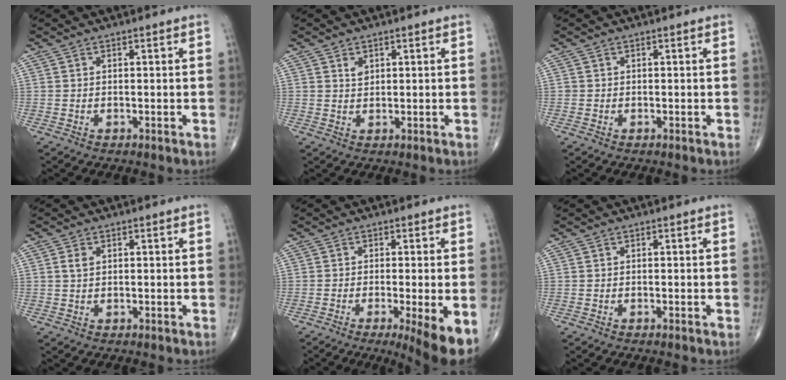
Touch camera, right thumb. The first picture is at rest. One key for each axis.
{"total": 1.7, "fx": 0.9, "fy": 1.2, "fz": 0.9, "tx": -0.008, "ty": -0.005, "tz": 0.017}
{"total": 0.0}
{"total": 1.7, "fx": 0.5, "fy": 1.1, "fz": 1.2, "tx": -0.023, "ty": 0.003, "tz": 0.012}
{"total": 9.0, "fx": -3.7, "fy": 1.2, "fz": 8.2, "tx": -0.116, "ty": -0.023, "tz": -0.058}
{"total": 0.0}